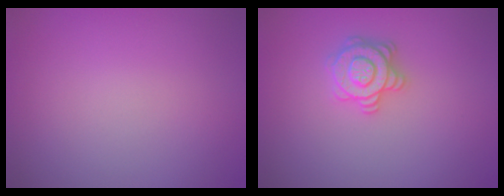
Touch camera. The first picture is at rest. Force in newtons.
{"total": 2.9, "press": 2.8, "slide": 0.4}